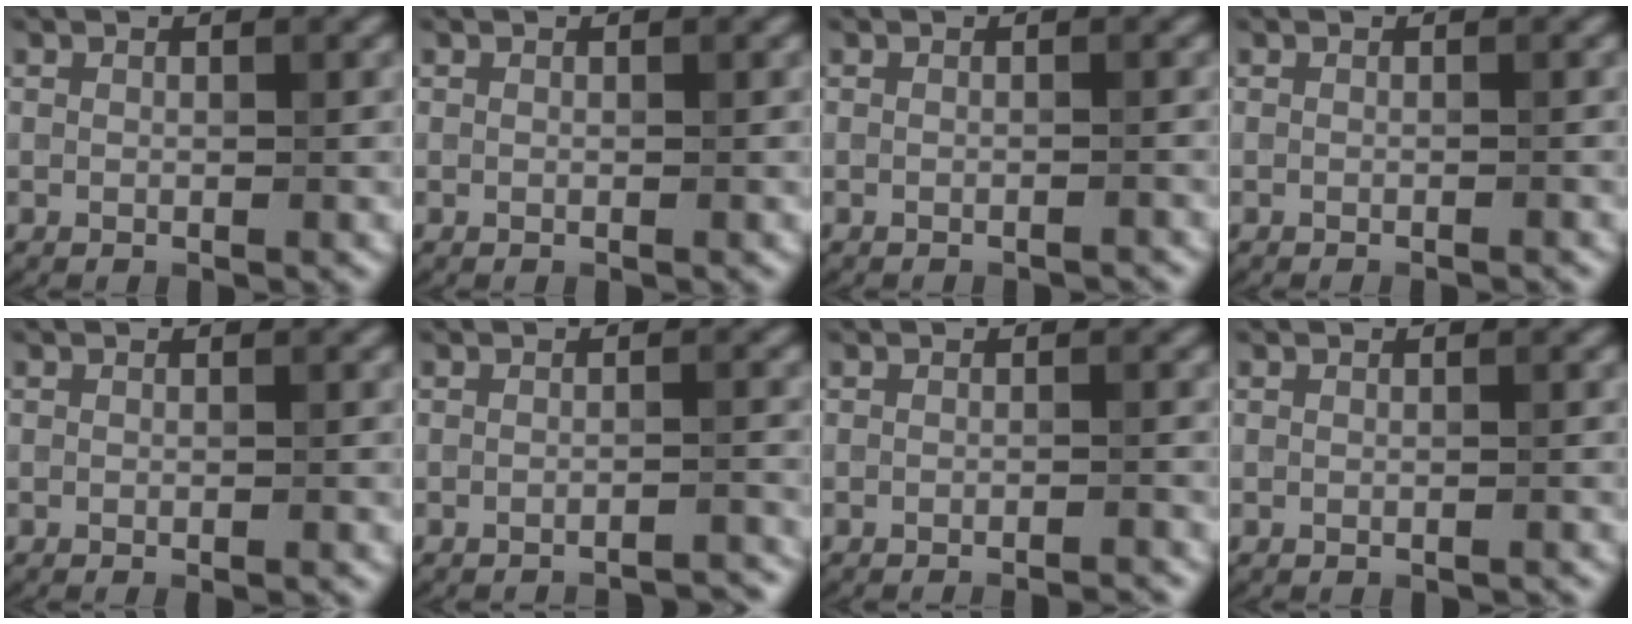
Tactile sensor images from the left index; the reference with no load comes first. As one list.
[{"total": 0.0}, {"total": 1.2, "force": [-1.1, 0.2, 0.4], "torque": [0.005, 0.000, -0.020]}, {"total": 0.9, "force": [-0.7, 0.1, 0.5], "torque": [0.001, -0.003, -0.015]}, {"total": 0.9, "force": [-0.6, 0.2, 0.7], "torque": [-0.005, -0.004, -0.011]}, {"total": 3.3, "force": [-3.1, 0.4, 1.1], "torque": [-0.007, 0.016, -0.040]}, {"total": 2.4, "force": [-2.0, 0.4, 1.2], "torque": [-0.008, 0.003, -0.032]}, {"total": 0.7, "force": [-0.6, 0.1, 0.2], "torque": [0.002, 0.000, -0.012]}]